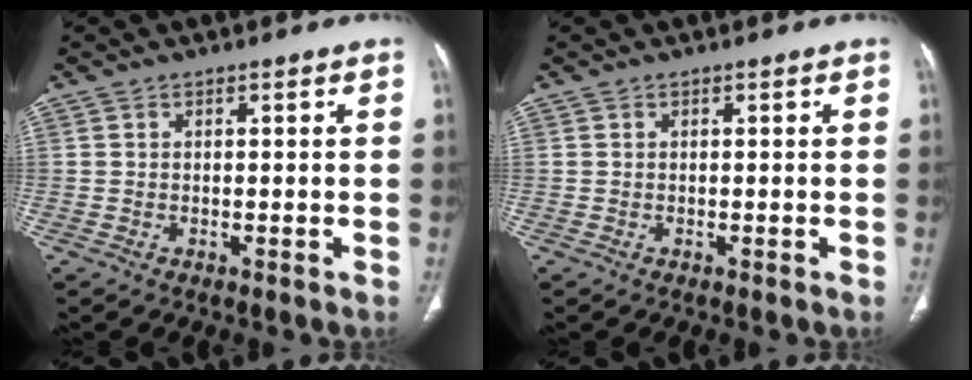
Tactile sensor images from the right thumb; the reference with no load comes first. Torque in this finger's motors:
{"motor_torque": [0.00, 0.00, -0.03, 0.02, 0.00]}